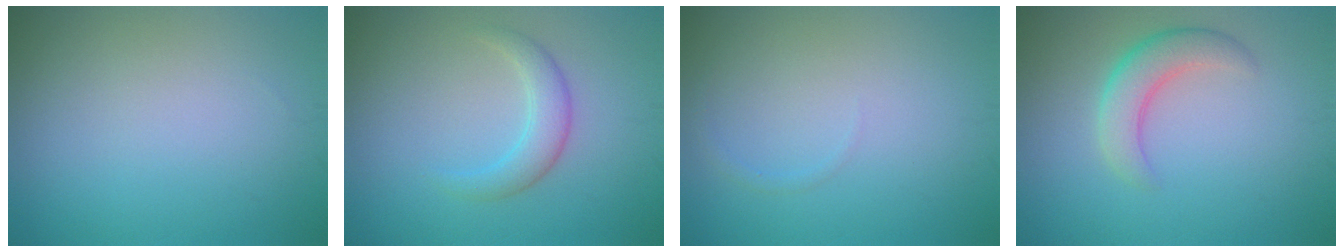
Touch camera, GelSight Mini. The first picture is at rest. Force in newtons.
{"total": 2.7, "press": 2.7, "slide": 0.1}
{"total": 0.5, "press": 0.5, "slide": 0.1}
{"total": 3.5, "press": 3.5, "slide": 0.1}